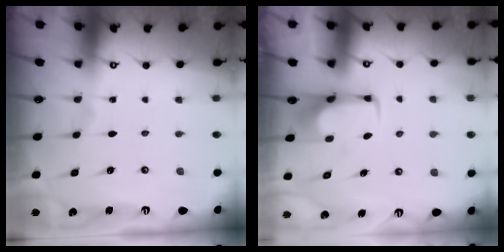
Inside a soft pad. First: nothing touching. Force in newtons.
{"total": 1.7, "press": 1.6, "slide": 0.5}